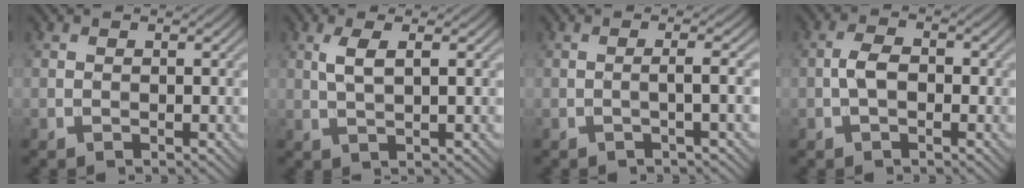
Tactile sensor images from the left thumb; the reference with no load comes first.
{"total": 3.0, "force": [1.0, 0.7, 2.8], "torque": [-0.061, 0.004, 0.020]}
{"total": 2.5, "force": [-0.4, 0.4, 2.4], "torque": [-0.031, 0.013, -0.018]}
{"total": 3.0, "force": [-0.6, 1.7, 2.4], "torque": [-0.051, 0.006, -0.015]}